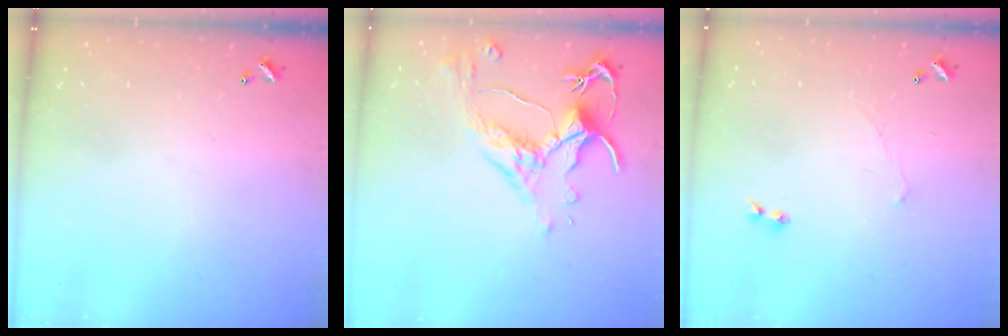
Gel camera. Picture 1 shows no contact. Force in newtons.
{"total": 2.5, "press": 2.1, "slide": 1.2}
{"total": 1.5, "press": 1.4, "slide": 0.6}